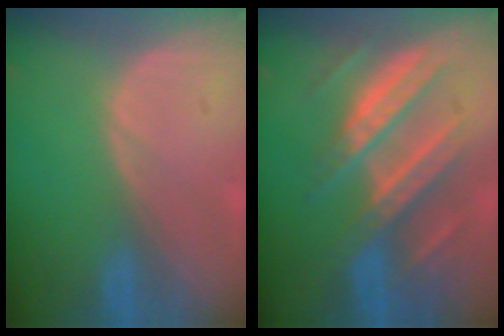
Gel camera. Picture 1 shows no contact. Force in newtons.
{"total": 9.7, "press": 9.7, "slide": 0.9}